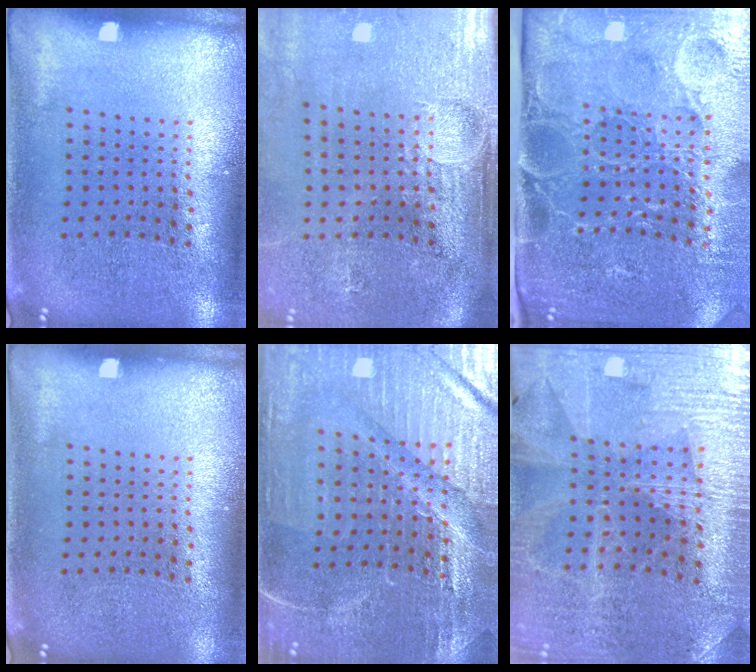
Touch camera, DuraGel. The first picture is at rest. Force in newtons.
{"total": 4.4, "press": 3.6, "slide": 2.6}
{"total": 4.9, "press": 4.1, "slide": 2.6}
{"total": 0.0}
{"total": 3.8, "press": 3.8, "slide": 0.7}
{"total": 3.0, "press": 2.9, "slide": 0.4}